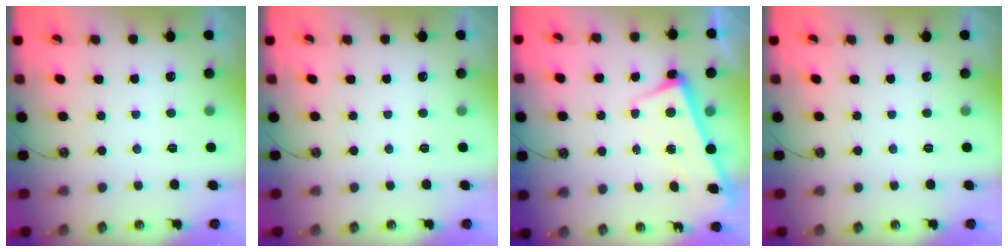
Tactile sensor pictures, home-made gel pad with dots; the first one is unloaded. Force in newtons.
{"total": 0.0}
{"total": 2.7, "press": 2.6, "slide": 0.6}
{"total": 0.0}